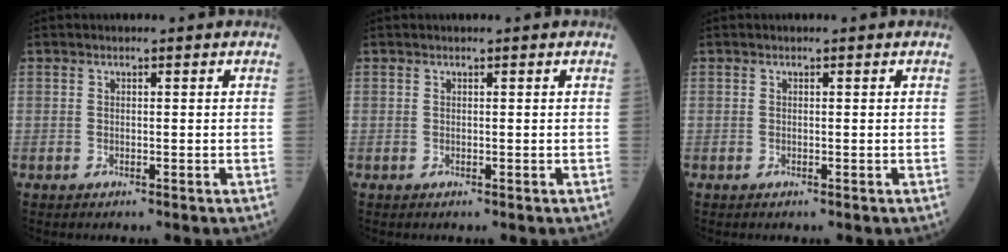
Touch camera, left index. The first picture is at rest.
{"total": 0.0}
{"total": 0.0}